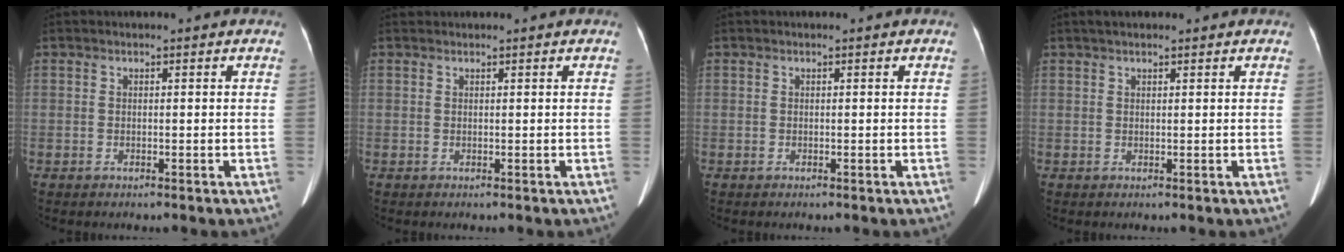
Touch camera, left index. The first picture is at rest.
{"total": 0.7, "force": [0.7, 0.0, 0.0], "torque": [-0.002, 0.021, 0.016]}
{"total": 0.0}
{"total": 2.3, "force": [1.8, 0.6, 1.3], "torque": [-0.022, 0.023, 0.028]}